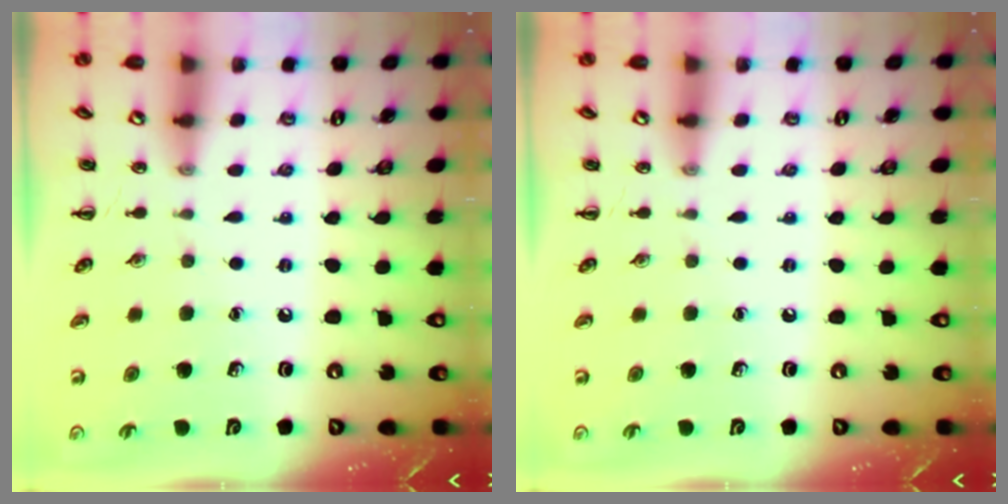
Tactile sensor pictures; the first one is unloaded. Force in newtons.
{"total": 0.0}